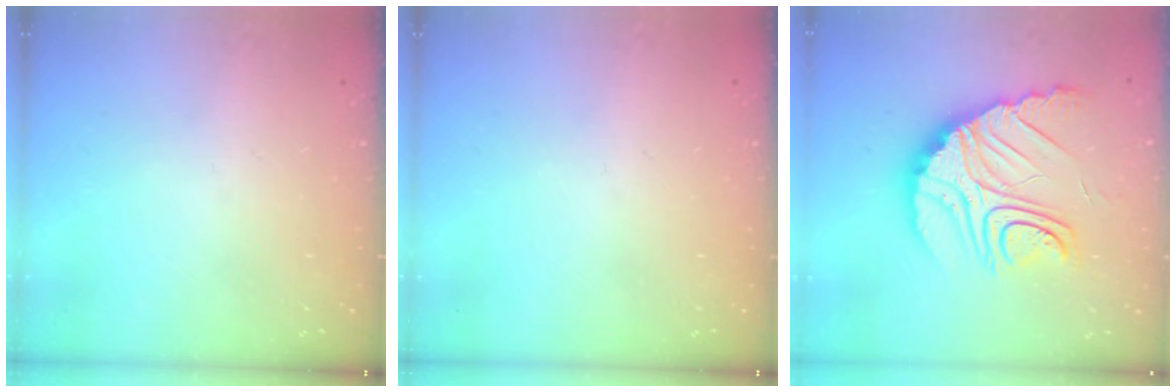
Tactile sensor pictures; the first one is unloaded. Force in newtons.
{"total": 0.0}
{"total": 21.3, "press": 21.2, "slide": 2.1}